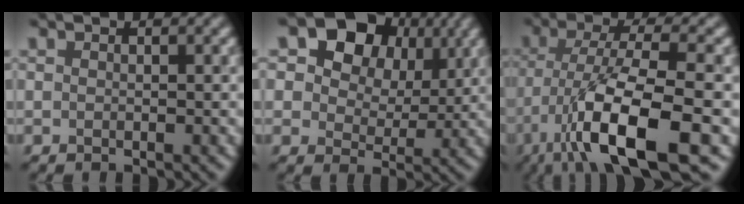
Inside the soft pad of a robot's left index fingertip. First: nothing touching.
{"total": 14.0, "force": [7.3, 9.7, 6.9], "torque": [-0.138, 0.032, 0.128]}
{"total": 10.7, "force": [-4.9, 2.7, 9.1], "torque": [-0.164, -0.005, -0.089]}